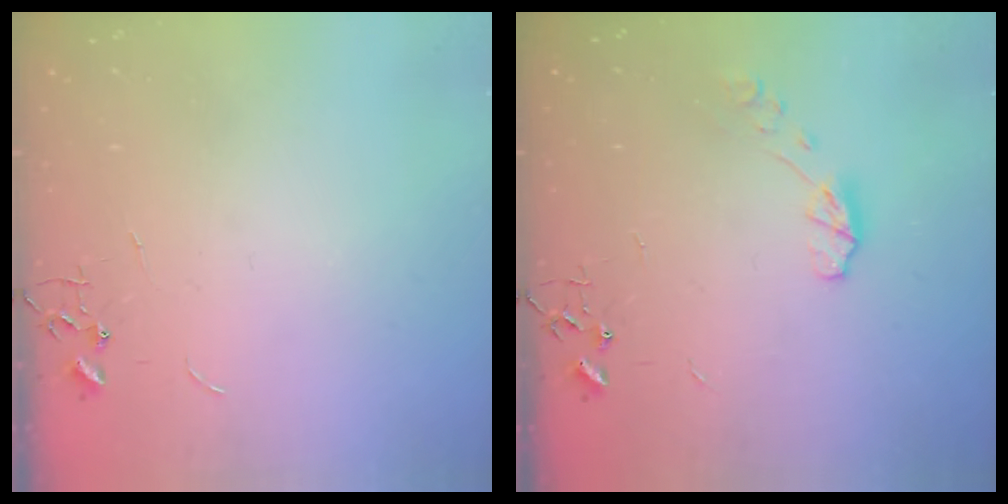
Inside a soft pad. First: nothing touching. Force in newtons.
{"total": 6.0, "press": 6.0, "slide": 0.6}